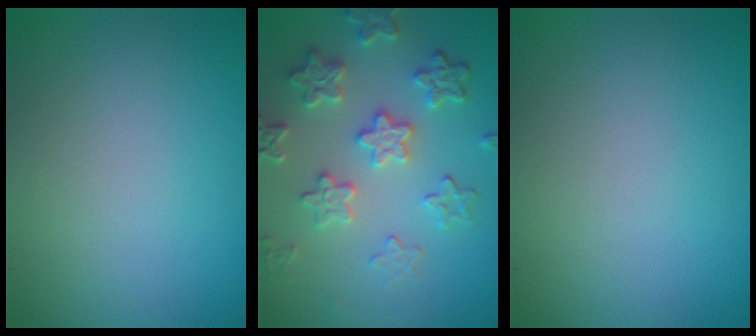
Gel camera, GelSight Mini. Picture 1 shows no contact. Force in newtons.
{"total": 4.8, "press": 4.1, "slide": 2.5}
{"total": 0.0}